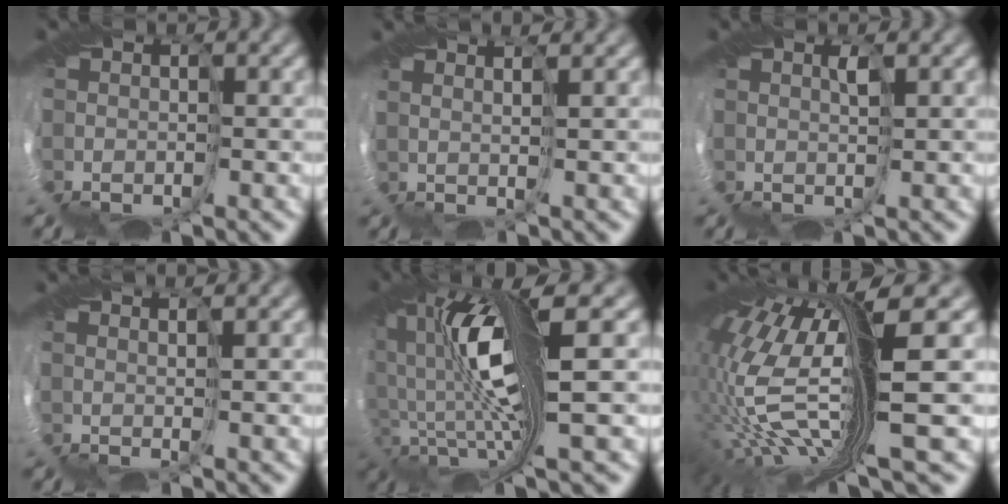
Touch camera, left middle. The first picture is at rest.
{"total": 4.0, "force": [2.9, 0.9, 2.6], "torque": [-0.015, 0.044, 0.012]}
{"total": 1.0, "force": [0.6, -0.5, 0.6], "torque": [-0.017, 0.001, 0.017]}
{"total": 3.0, "force": [2.4, 0.5, 1.9], "torque": [-0.005, 0.037, 0.008]}
{"total": 9.4, "force": [1.9, 1.4, 9.1], "torque": [-0.179, 0.004, 0.035]}
{"total": 13.7, "force": [0.6, 2.3, 13.5], "torque": [-0.288, -0.016, 0.039]}